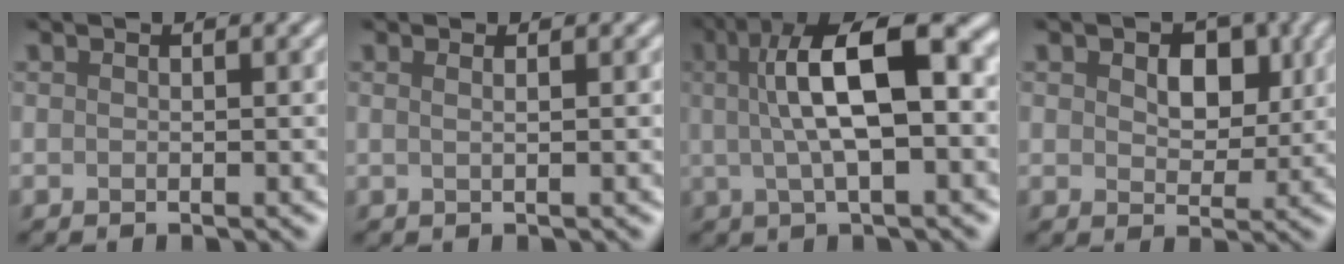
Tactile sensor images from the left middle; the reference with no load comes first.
{"total": 0.6, "force": [0.3, 0.1, 0.5], "torque": [-0.012, 0.003, 0.002]}
{"total": 8.0, "force": [0.3, 1.8, 7.8], "torque": [-0.152, -0.007, 0.041]}
{"total": 1.1, "force": [0.4, 0.7, 0.7], "torque": [-0.027, -0.019, 0.035]}